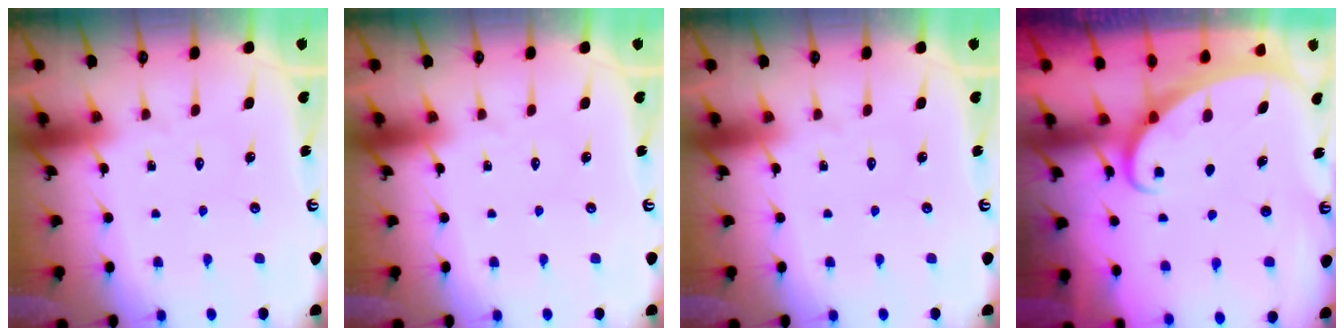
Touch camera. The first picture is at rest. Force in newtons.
{"total": 0.0}
{"total": 0.0}
{"total": 2.2, "press": 2.2, "slide": 0.1}